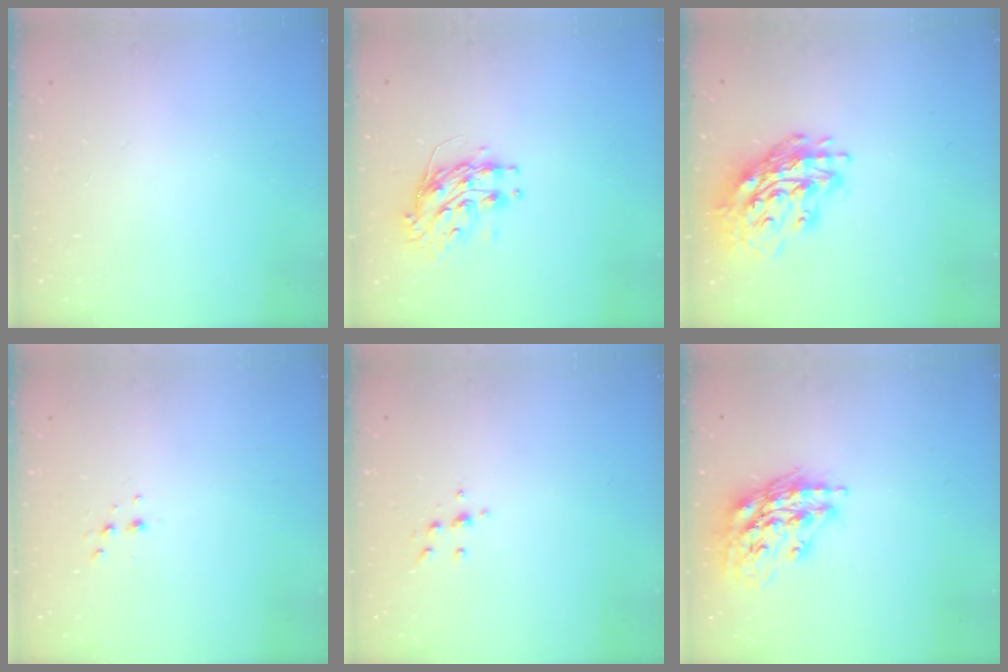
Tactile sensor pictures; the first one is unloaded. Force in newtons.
{"total": 9.0, "press": 9.0, "slide": 0.5}
{"total": 21.4, "press": 21.3, "slide": 2.1}
{"total": 2.3, "press": 2.2, "slide": 0.6}
{"total": 3.9, "press": 3.8, "slide": 0.8}
{"total": 17.6, "press": 17.5, "slide": 1.7}